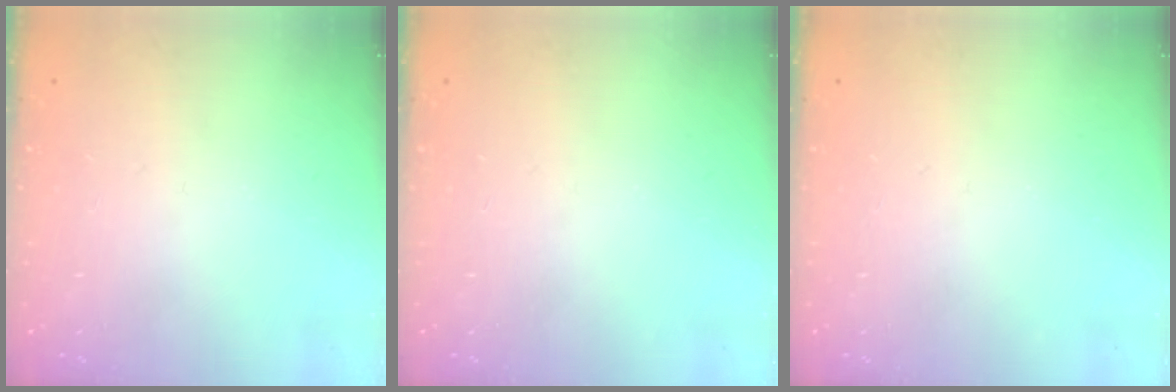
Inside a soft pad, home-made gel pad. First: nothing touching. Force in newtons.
{"total": 0.0}
{"total": 0.0}